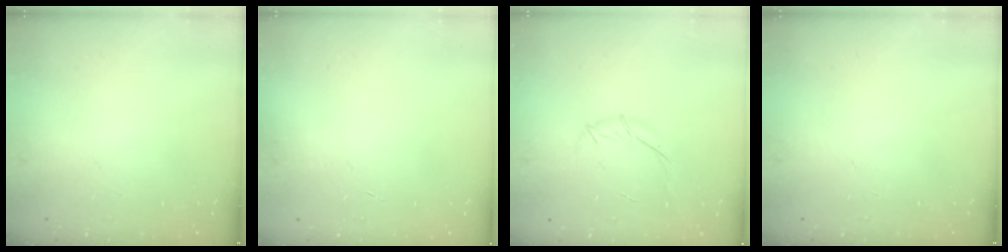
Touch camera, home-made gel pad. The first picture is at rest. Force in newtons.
{"total": 0.0}
{"total": 5.6, "press": 5.4, "slide": 1.3}
{"total": 0.0}